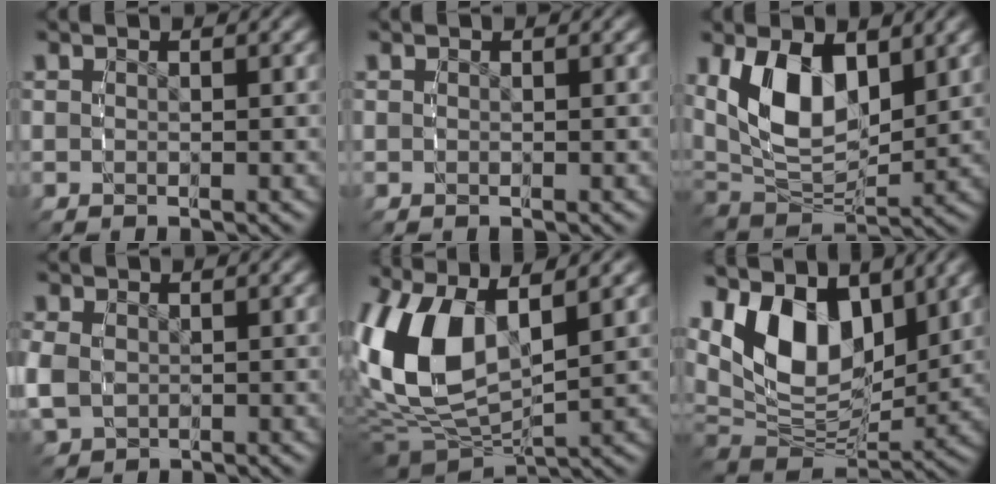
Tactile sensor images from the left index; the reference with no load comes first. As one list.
[{"total": 0.0}, {"total": 8.6, "force": [2.1, 5.5, 6.2], "torque": [-0.135, -0.017, 0.047]}, {"total": 3.3, "force": [-0.5, 2.8, 1.8], "torque": [-0.058, -0.017, 0.006]}, {"total": 10.9, "force": [1.2, 6.8, 8.3], "torque": [-0.203, -0.019, 0.036]}, {"total": 11.5, "force": [2.9, 7.8, 8.0], "torque": [-0.163, -0.017, 0.055]}]